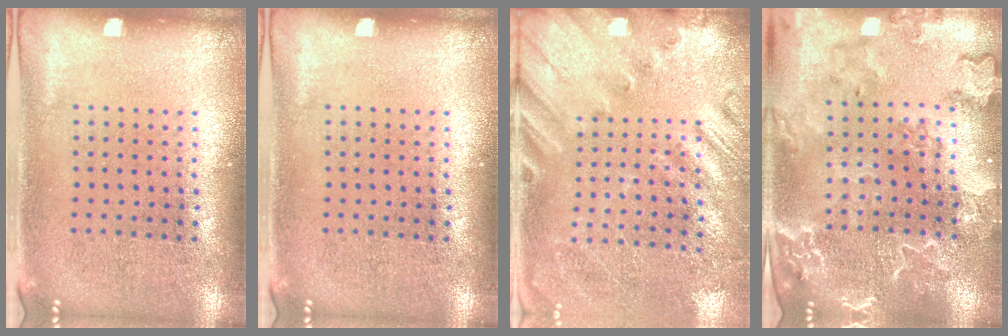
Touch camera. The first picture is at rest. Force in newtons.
{"total": 0.0}
{"total": 2.4, "press": 2.0, "slide": 1.3}
{"total": 2.6, "press": 2.5, "slide": 0.9}